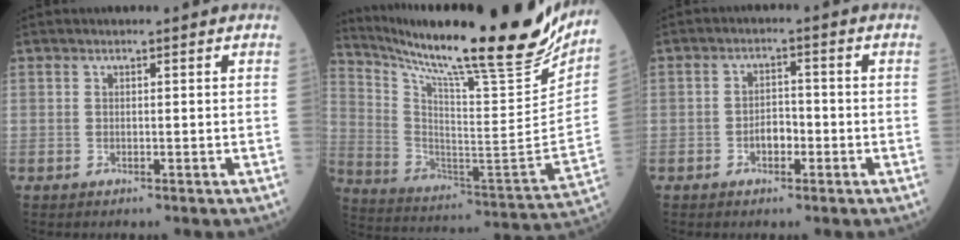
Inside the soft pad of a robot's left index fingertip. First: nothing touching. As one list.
[{"total": 27.7, "force": [23.3, 1.1, 14.9], "torque": [-0.260, -0.084, 0.347]}, {"total": 3.1, "force": [-1.5, 1.6, 2.2], "torque": [-0.033, 0.005, -0.029]}]